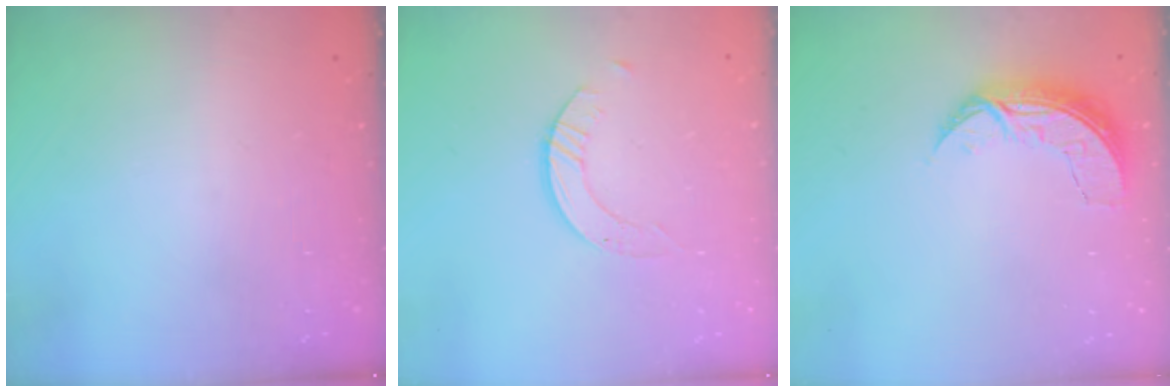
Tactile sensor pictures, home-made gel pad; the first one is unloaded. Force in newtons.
{"total": 2.6, "press": 2.5, "slide": 0.3}
{"total": 7.3, "press": 7.3, "slide": 0.7}